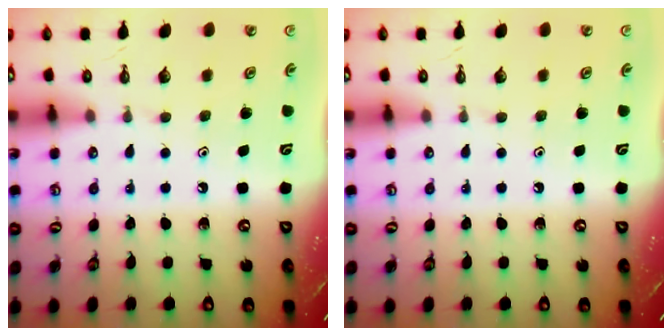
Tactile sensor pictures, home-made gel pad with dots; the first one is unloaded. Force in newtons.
{"total": 0.0}